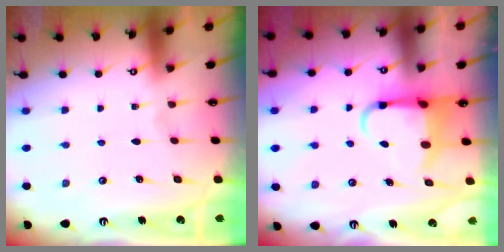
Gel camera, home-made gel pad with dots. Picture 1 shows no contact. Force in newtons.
{"total": 5.3, "press": 5.2, "slide": 1.0}